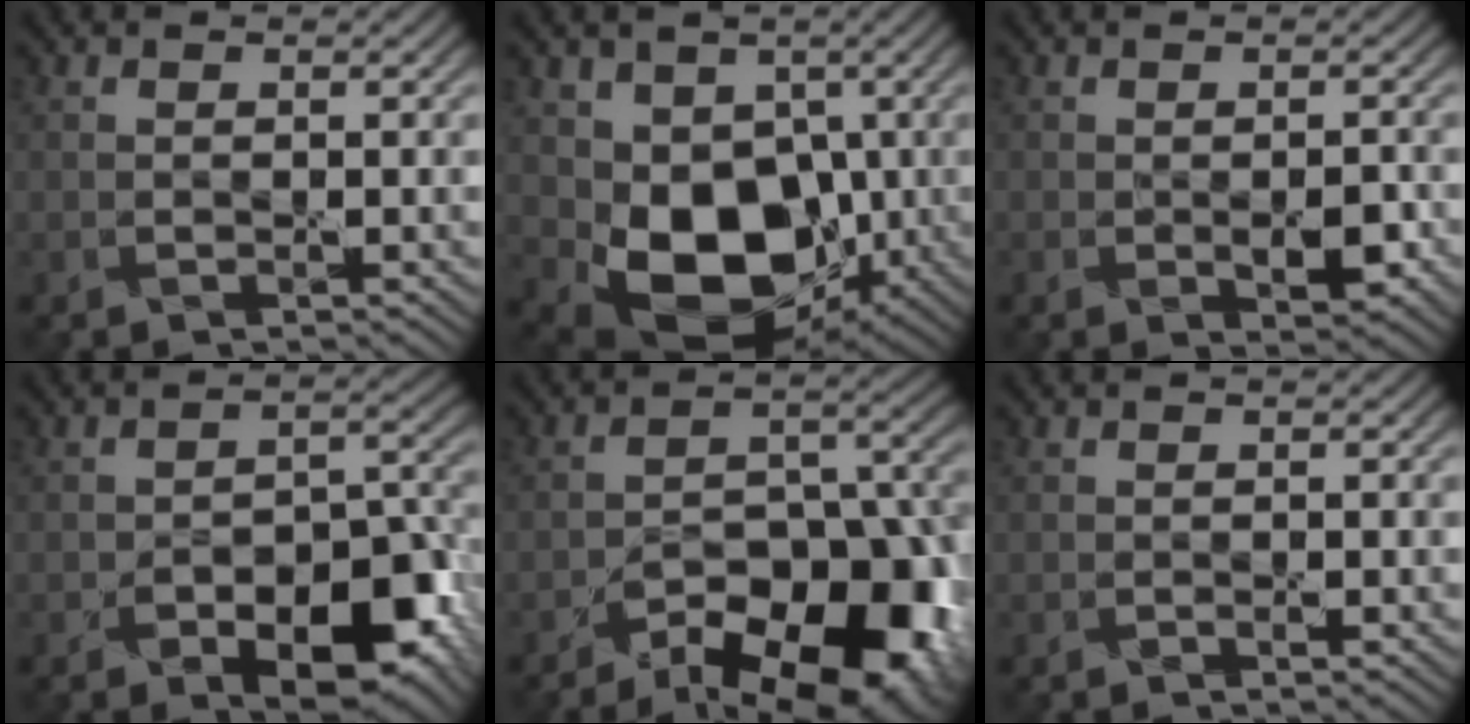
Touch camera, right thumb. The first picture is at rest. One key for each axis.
{"total": 10.9, "fx": -0.9, "fy": 8.2, "fz": 7.2, "tx": -0.135, "ty": -0.037, "tz": -0.014}
{"total": 3.3, "fx": -0.9, "fy": 1.7, "fz": 2.6, "tx": -0.039, "ty": -0.010, "tz": -0.010}
{"total": 11.9, "fx": -5.9, "fy": 6.3, "fz": 8.2, "tx": -0.118, "ty": -0.016, "tz": -0.084}
{"total": 16.8, "fx": -10.4, "fy": 8.1, "fz": 10.4, "tx": -0.131, "ty": -0.006, "tz": -0.146}
{"total": 0.8, "fx": -0.4, "fy": 0.3, "fz": 0.6, "tx": -0.010, "ty": -0.001, "tz": -0.004}